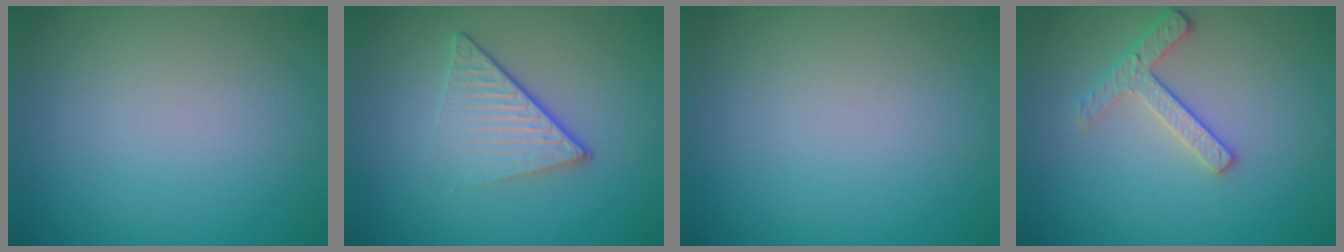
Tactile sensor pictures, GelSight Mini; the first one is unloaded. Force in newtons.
{"total": 4.4, "press": 2.8, "slide": 3.4}
{"total": 0.0}
{"total": 2.4, "press": 2.3, "slide": 0.5}